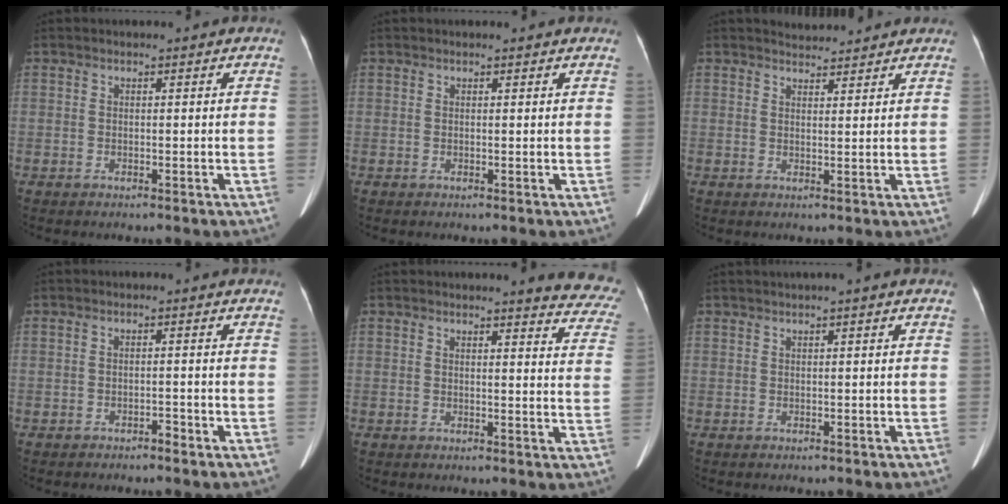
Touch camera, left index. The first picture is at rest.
{"total": 1.5, "force": [1.4, 0.3, 0.5], "torque": [-0.009, 0.004, 0.012]}
{"total": 3.6, "force": [3.6, 0.6, 0.3], "torque": [-0.010, 0.016, 0.051]}
{"total": 1.2, "force": [-1.2, 0.2, 0.3], "torque": [-0.002, -0.007, -0.019]}
{"total": 10.0, "force": [9.4, 1.4, 2.8], "torque": [0.005, -0.066, 0.067]}
{"total": 1.0, "force": [0.5, -0.2, 0.9], "torque": [-0.021, 0.008, 0.012]}